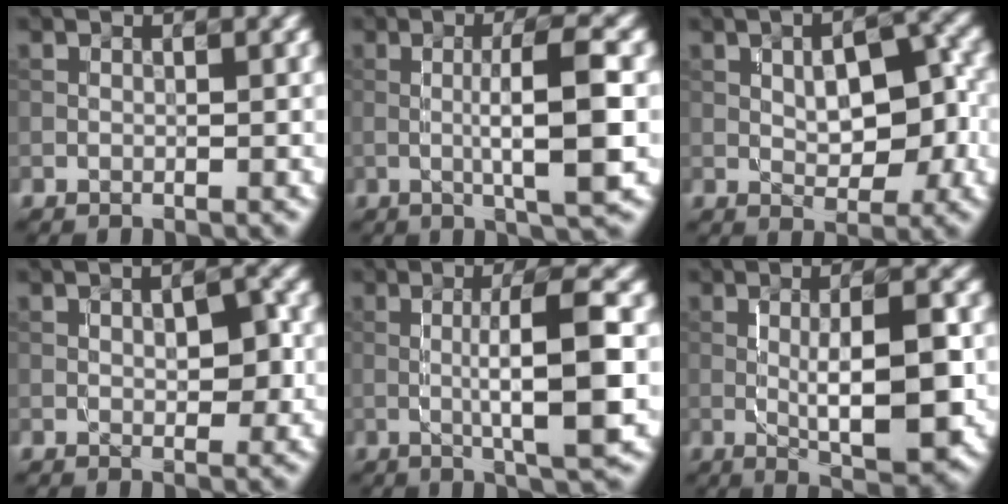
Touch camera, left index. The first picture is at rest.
{"total": 6.4, "force": [-0.2, 1.1, 6.3], "torque": [-0.098, 0.004, -0.005]}
{"total": 6.0, "force": [0.2, 2.9, 5.3], "torque": [-0.075, 0.003, 0.005]}
{"total": 3.1, "force": [0.3, 1.4, 2.7], "torque": [-0.040, 0.001, 0.005]}
{"total": 7.4, "force": [-0.3, 1.3, 7.3], "torque": [-0.111, 0.006, -0.005]}
{"total": 7.8, "force": [-0.5, 1.9, 7.5], "torque": [-0.113, 0.000, -0.005]}